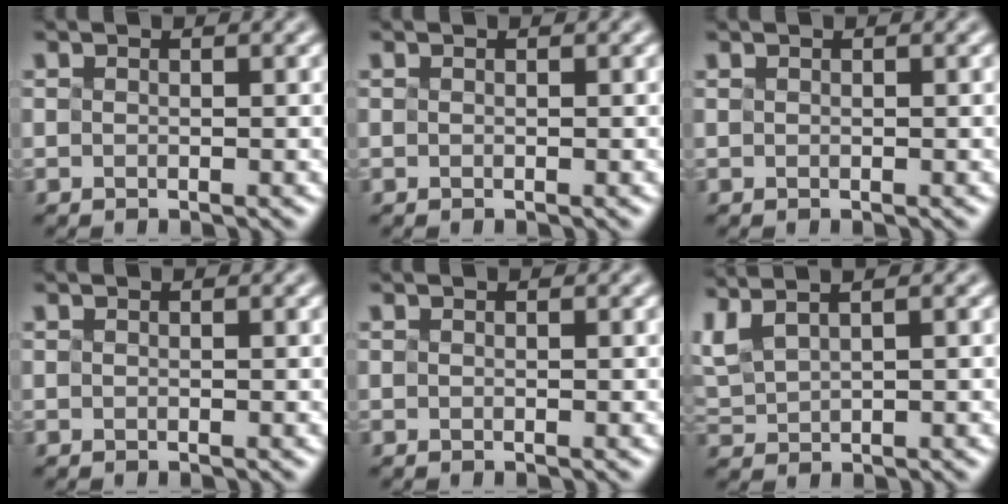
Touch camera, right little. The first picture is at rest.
{"total": 0.0}
{"total": 0.9, "force": [0.6, 0.5, 0.5], "torque": [-0.003, 0.012, 0.005]}
{"total": 0.0}
{"total": 0.0}
{"total": 2.3, "force": [1.8, 0.4, 1.3], "torque": [-0.058, 0.025, 0.060]}